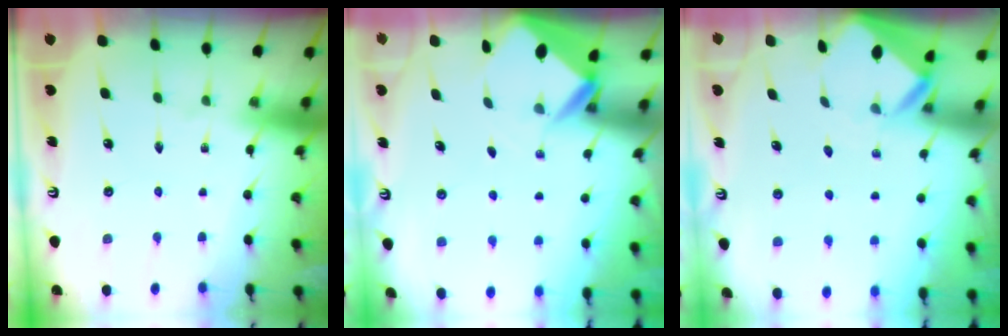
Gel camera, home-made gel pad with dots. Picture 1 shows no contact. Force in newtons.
{"total": 2.8, "press": 2.8, "slide": 0.1}
{"total": 2.4, "press": 2.4, "slide": 0.1}